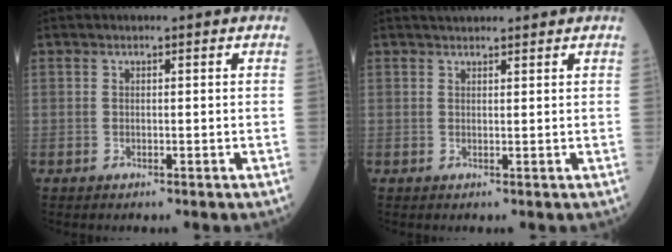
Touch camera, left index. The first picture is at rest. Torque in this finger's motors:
{"motor_torque": [-0.06, 0.00, -0.02, 0.00]}